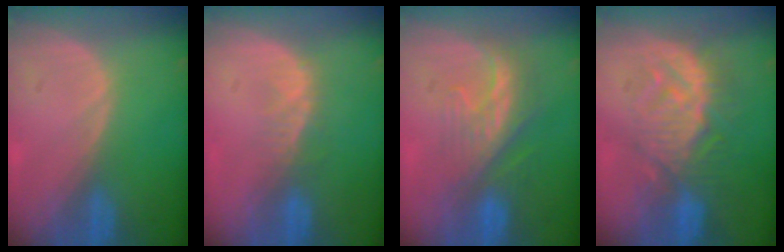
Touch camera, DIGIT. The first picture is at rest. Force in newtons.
{"total": 3.1, "press": 2.7, "slide": 1.5}
{"total": 8.3, "press": 7.3, "slide": 3.8}
{"total": 9.2, "press": 8.8, "slide": 2.6}